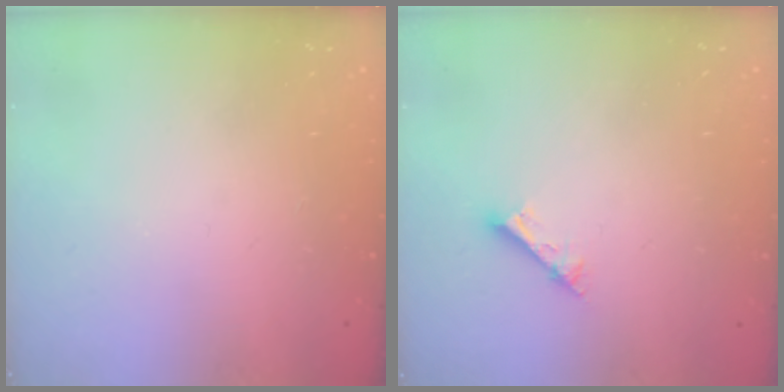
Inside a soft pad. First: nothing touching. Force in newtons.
{"total": 2.5, "press": 2.5, "slide": 0.1}